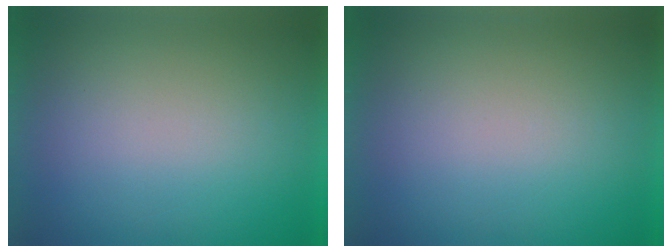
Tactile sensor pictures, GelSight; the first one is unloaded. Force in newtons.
{"total": 0.0}